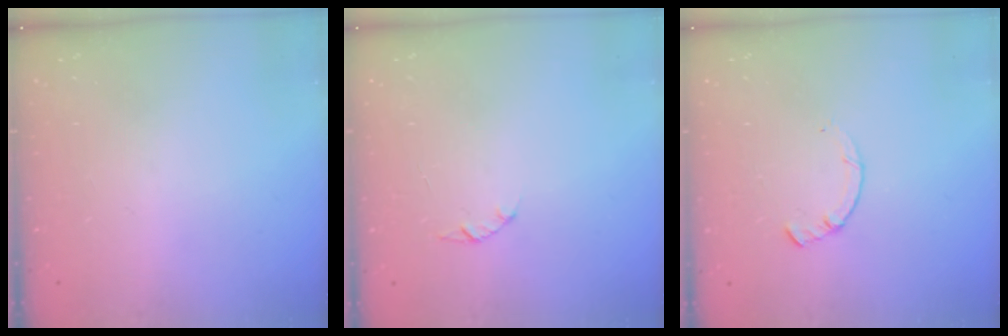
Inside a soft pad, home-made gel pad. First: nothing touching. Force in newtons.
{"total": 1.4, "press": 1.4, "slide": 0.3}
{"total": 1.4, "press": 1.4, "slide": 0.2}